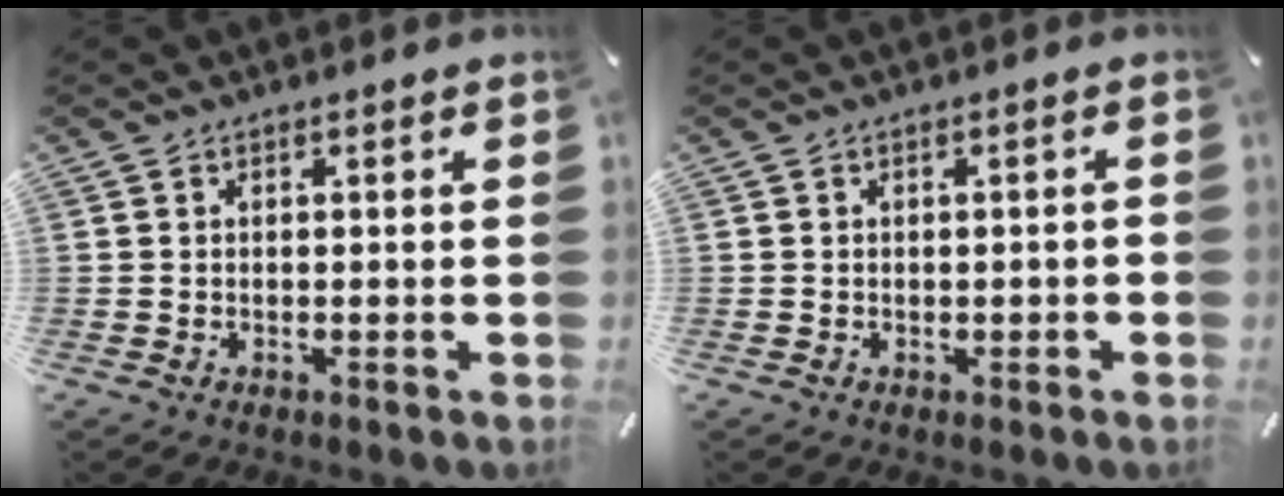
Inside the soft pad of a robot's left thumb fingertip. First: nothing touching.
{"total": 0.9, "force": [-0.3, 0.5, 0.7], "torque": [-0.012, 0.002, -0.006]}